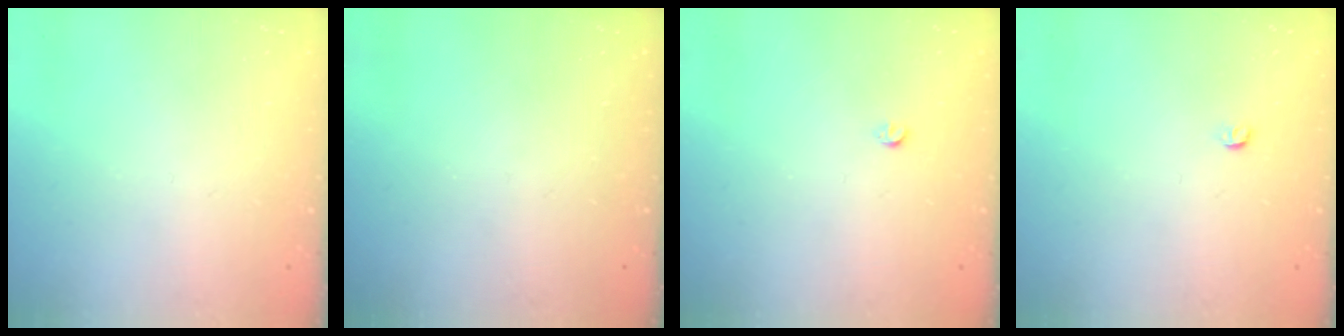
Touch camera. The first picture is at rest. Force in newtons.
{"total": 0.0}
{"total": 2.8, "press": 2.8, "slide": 0.5}
{"total": 3.2, "press": 3.2, "slide": 0.4}